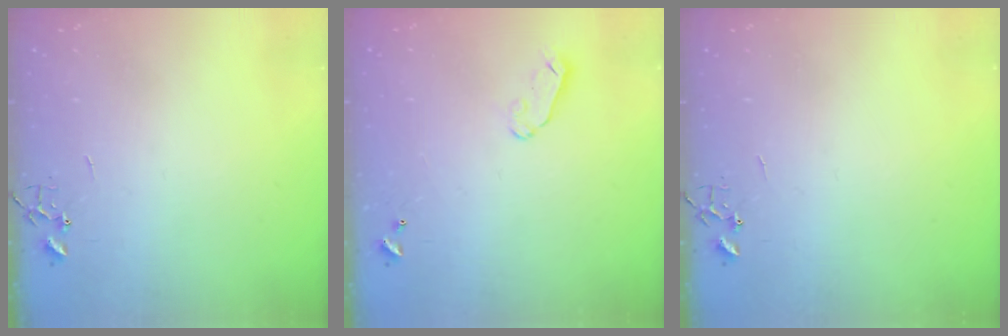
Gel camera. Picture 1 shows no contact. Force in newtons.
{"total": 5.9, "press": 5.9, "slide": 0.6}
{"total": 0.0}